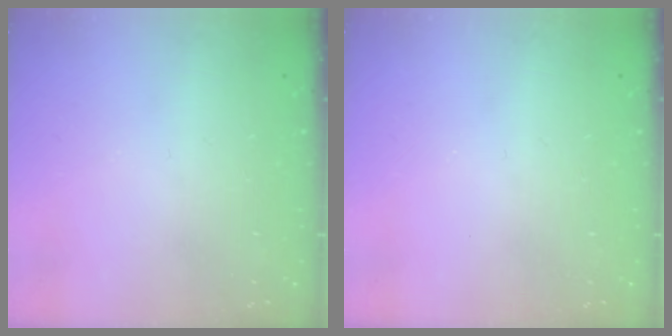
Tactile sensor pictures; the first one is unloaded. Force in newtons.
{"total": 0.0}